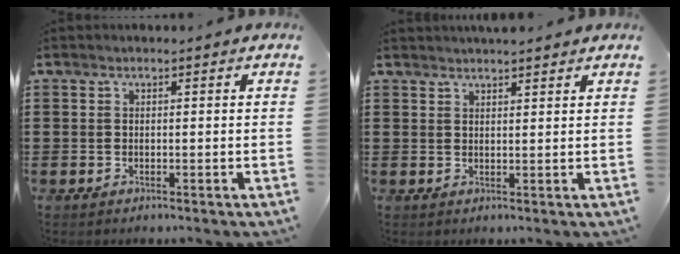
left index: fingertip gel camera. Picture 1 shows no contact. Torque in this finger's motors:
{"motor_torque": [0.75, -0.10, 0.26, 0.08]}